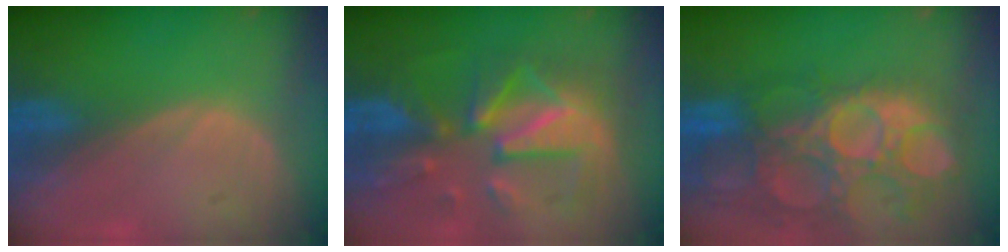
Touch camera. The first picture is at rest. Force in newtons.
{"total": 11.8, "press": 11.8, "slide": 1.2}
{"total": 15.0, "press": 12.6, "slide": 8.1}